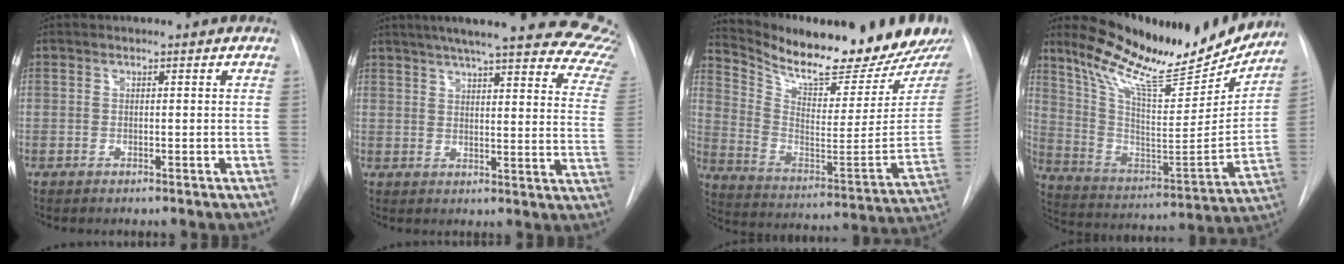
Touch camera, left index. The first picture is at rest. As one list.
[{"total": 28.3, "force": [24.5, 3.2, 13.8], "torque": [-0.159, -0.080, 0.273]}, {"total": 24.8, "force": [21.8, 3.7, 11.2], "torque": [-0.196, -0.085, 0.314]}, {"total": 23.0, "force": [19.9, 4.0, 10.7], "torque": [-0.183, -0.047, 0.312]}]